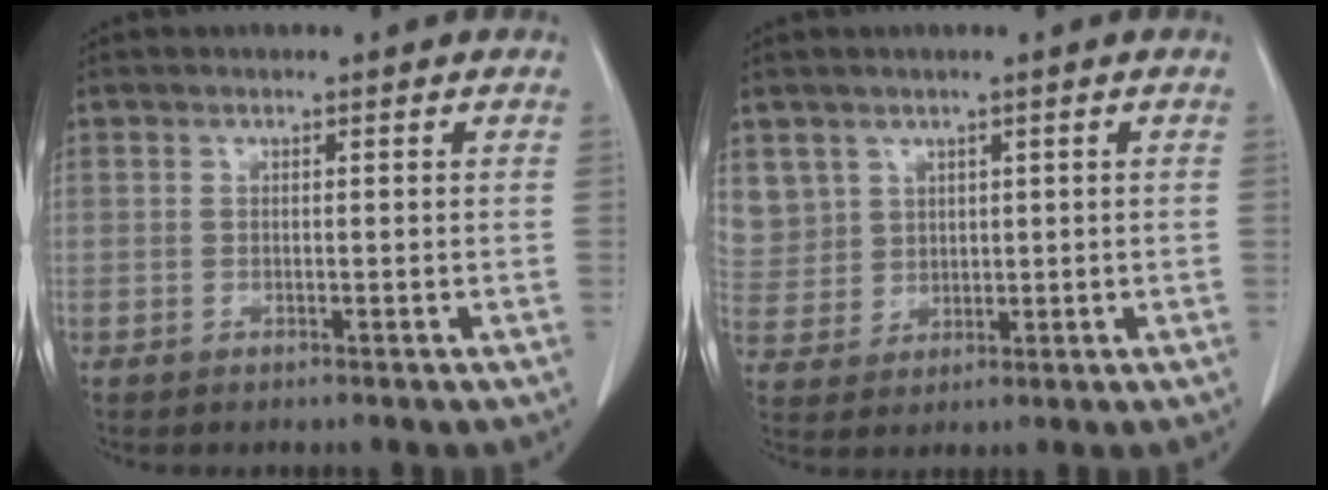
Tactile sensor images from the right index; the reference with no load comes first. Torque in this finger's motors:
{"motor_torque": [-0.28, 0.42, 0.01, 0.01]}